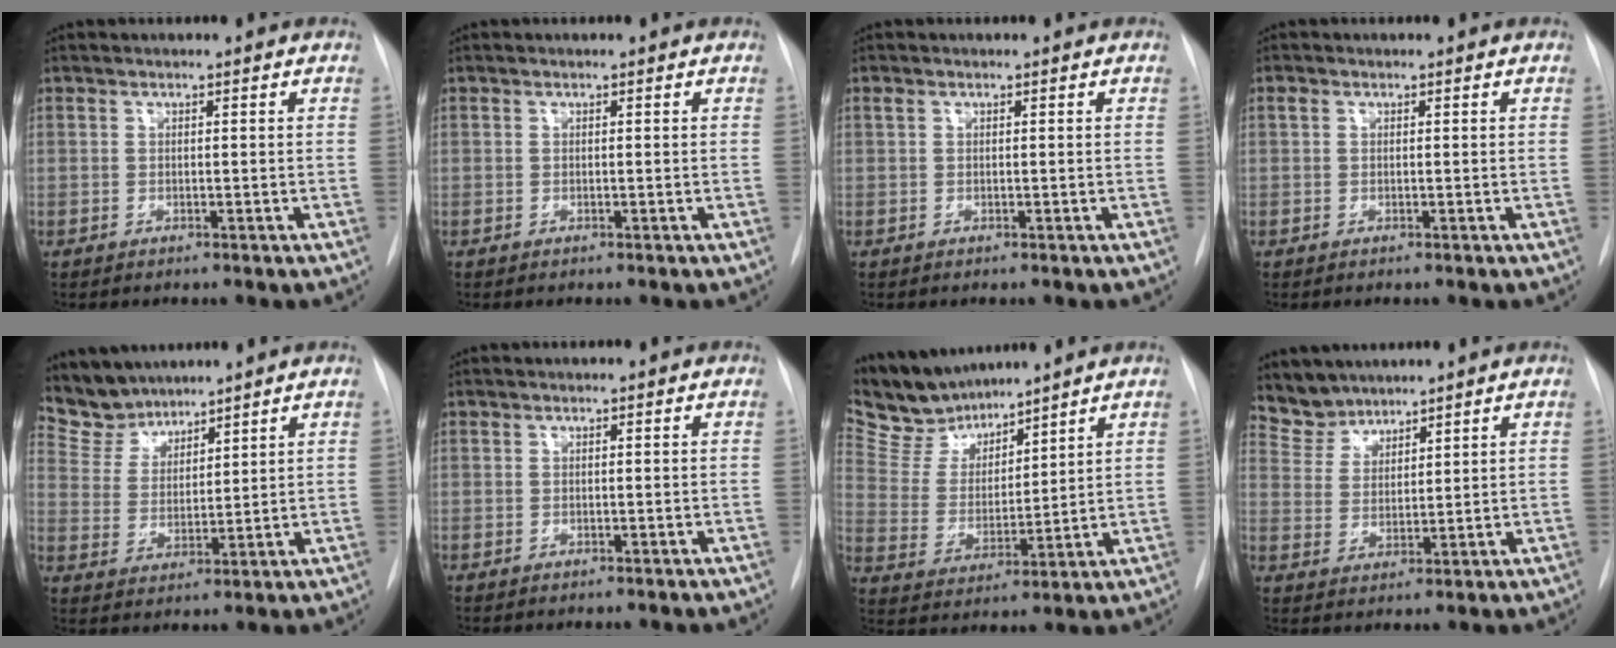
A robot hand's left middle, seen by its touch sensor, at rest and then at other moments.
{"total": 0.0}
{"total": 0.5, "force": [0.3, 0.3, 0.3], "torque": [-0.010, 0.014, 0.007]}
{"total": 0.7, "force": [0.3, 0.5, 0.3], "torque": [-0.009, 0.014, 0.006]}
{"total": 7.0, "force": [6.6, 2.3, 0.3], "torque": [-0.012, 0.008, 0.141]}
{"total": 0.0}
{"total": 10.5, "force": [9.8, 3.2, 2.3], "torque": [-0.060, 0.014, 0.201]}
{"total": 5.3, "force": [5.0, 1.9, -0.2], "torque": [0.002, 0.008, 0.106]}